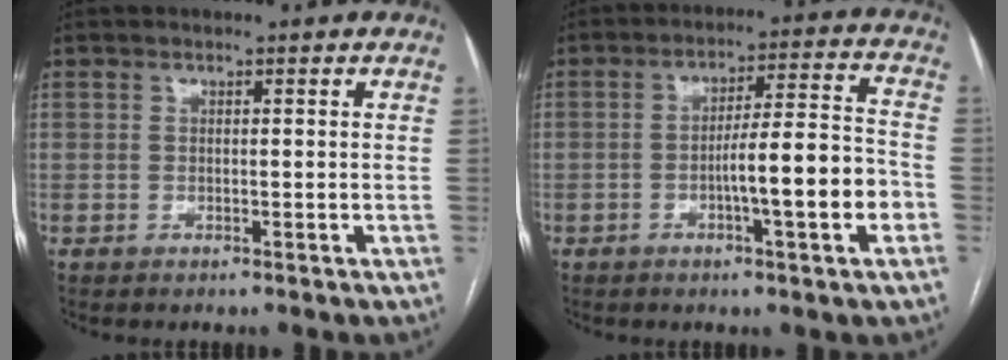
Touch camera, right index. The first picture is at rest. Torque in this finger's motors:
{"motor_torque": [1.63, -0.50, 0.73, 0.14]}